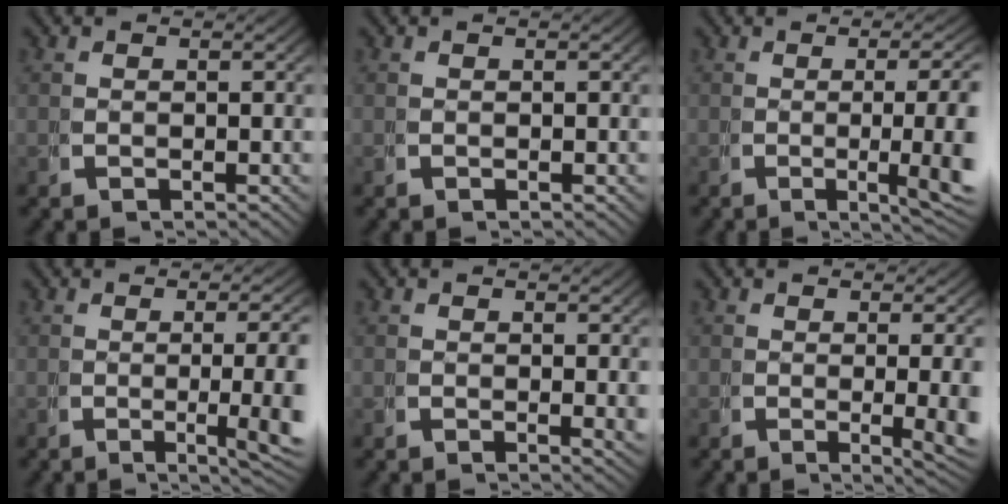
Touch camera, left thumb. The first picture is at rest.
{"total": 0.7, "force": [0.1, -0.6, -0.4], "torque": [0.018, 0.002, 0.000]}
{"total": 7.2, "force": [-1.2, 2.0, 6.8], "torque": [-0.087, 0.001, -0.025]}
{"total": 6.5, "force": [-1.1, 1.7, 6.2], "torque": [-0.077, 0.003, -0.023]}
{"total": 1.1, "force": [0.3, 0.0, 1.0], "torque": [-0.008, 0.000, 0.000]}
{"total": 4.4, "force": [-0.3, 0.9, 4.3], "torque": [-0.052, -0.007, -0.006]}